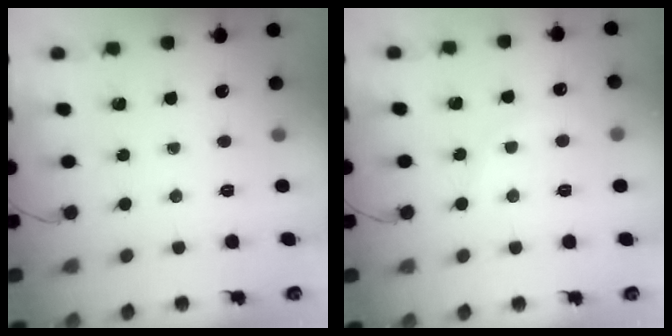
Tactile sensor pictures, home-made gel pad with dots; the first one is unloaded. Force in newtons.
{"total": 4.6, "press": 4.3, "slide": 1.4}